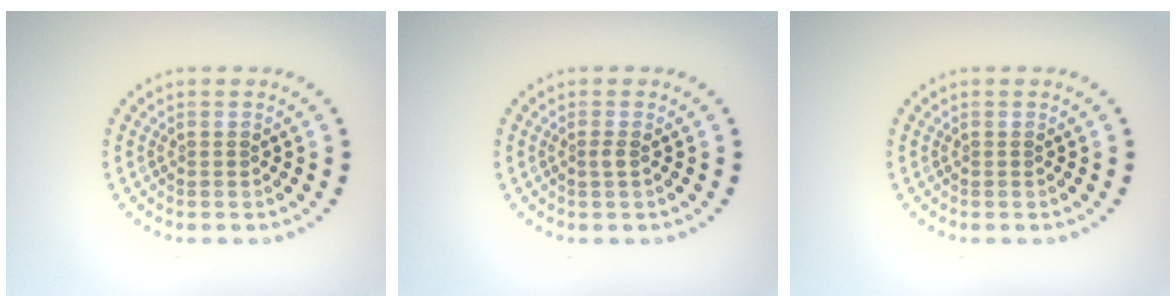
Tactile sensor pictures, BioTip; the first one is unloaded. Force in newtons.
{"total": 0.7, "press": 0.4, "slide": 0.6}
{"total": 0.0}